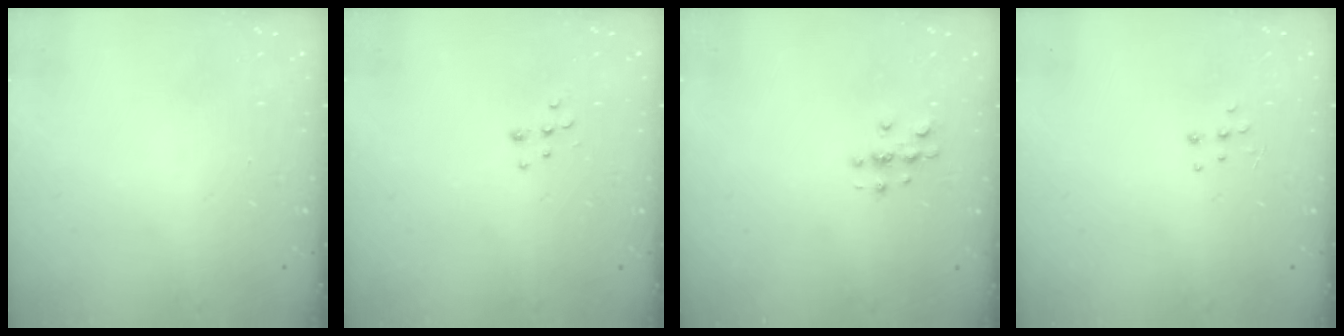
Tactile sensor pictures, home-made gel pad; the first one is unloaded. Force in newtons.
{"total": 6.7, "press": 6.7, "slide": 0.4}
{"total": 2.8, "press": 2.8, "slide": 0.2}
{"total": 4.3, "press": 4.3, "slide": 0.4}